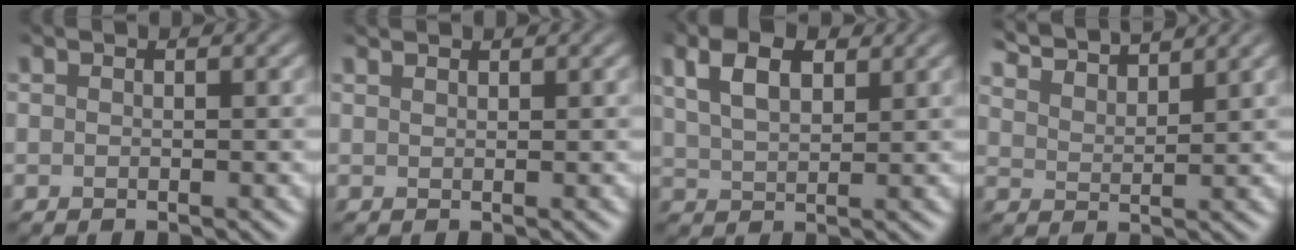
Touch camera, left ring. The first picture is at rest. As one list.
[{"total": 0.6, "force": [0.6, -0.1, -0.1], "torque": [0.000, 0.000, 0.015]}, {"total": 4.2, "force": [2.2, 2.1, 3.0], "torque": [-0.065, 0.007, 0.041]}, {"total": 5.9, "force": [5.6, 0.8, 1.9], "torque": [-0.027, 0.014, 0.080]}]